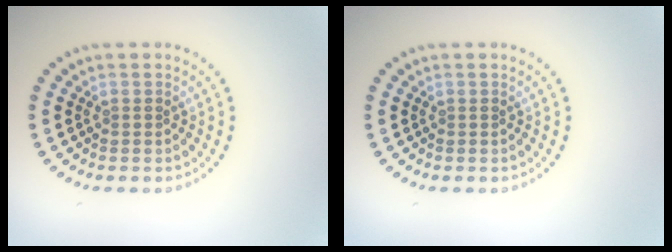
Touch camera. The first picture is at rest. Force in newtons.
{"total": 0.0}